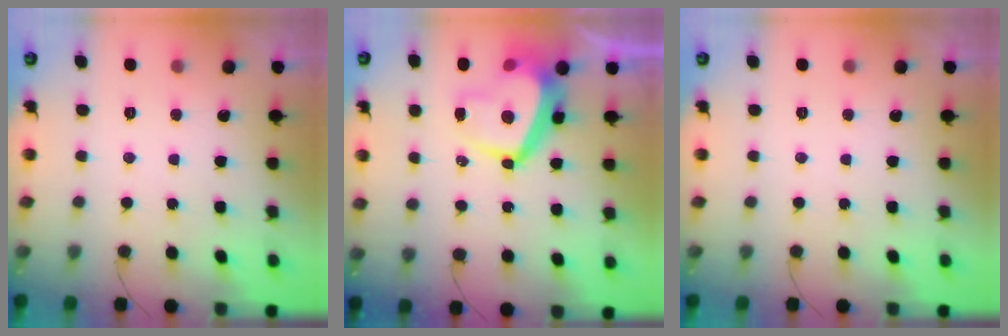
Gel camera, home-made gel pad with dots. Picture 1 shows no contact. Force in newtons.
{"total": 10.8, "press": 10.7, "slide": 1.5}
{"total": 0.0}